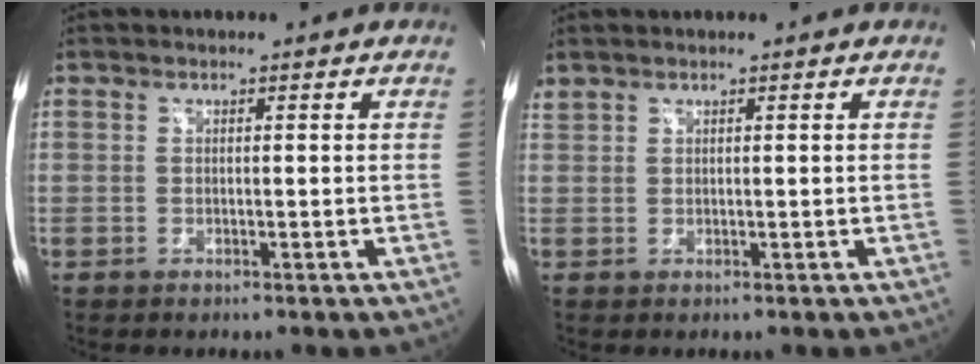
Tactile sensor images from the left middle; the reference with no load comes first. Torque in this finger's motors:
{"motor_torque": [-0.12, -0.27, 0.07, -0.01]}